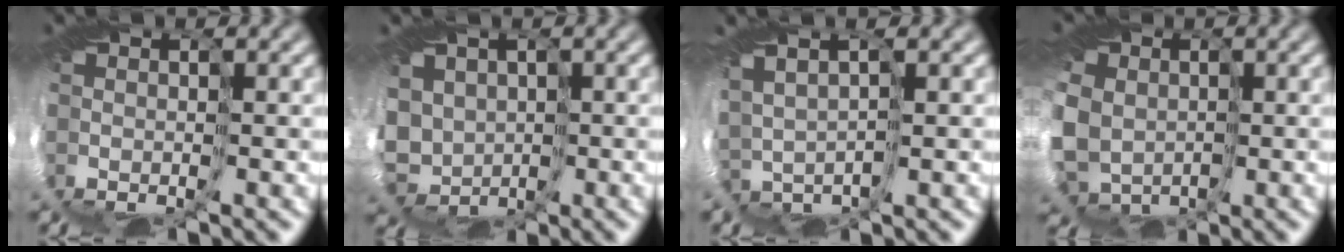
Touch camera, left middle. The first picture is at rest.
{"total": 4.3, "force": [0.3, 4.3, 0.4], "torque": [-0.039, -0.002, 0.003]}
{"total": 2.3, "force": [1.9, 1.0, 0.6], "torque": [-0.034, 0.019, 0.049]}
{"total": 10.3, "force": [-0.2, 9.3, 4.4], "torque": [-0.138, -0.024, -0.027]}